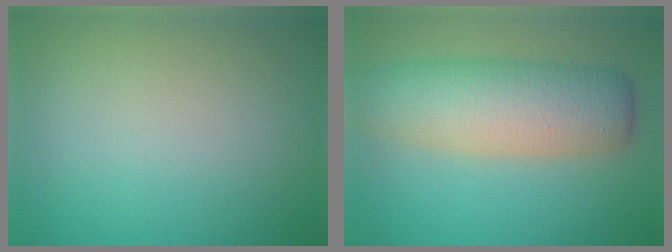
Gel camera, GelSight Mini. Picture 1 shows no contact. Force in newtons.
{"total": 7.6, "press": 7.6, "slide": 0.3}